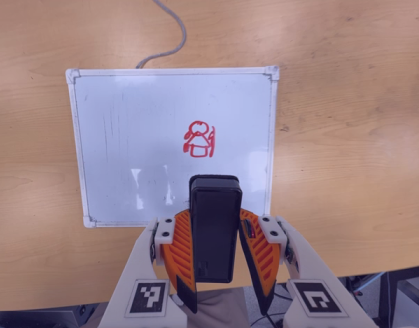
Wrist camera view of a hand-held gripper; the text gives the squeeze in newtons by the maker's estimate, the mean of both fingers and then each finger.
{"total": 6.0, "left": 4.6, "right": 7.4}